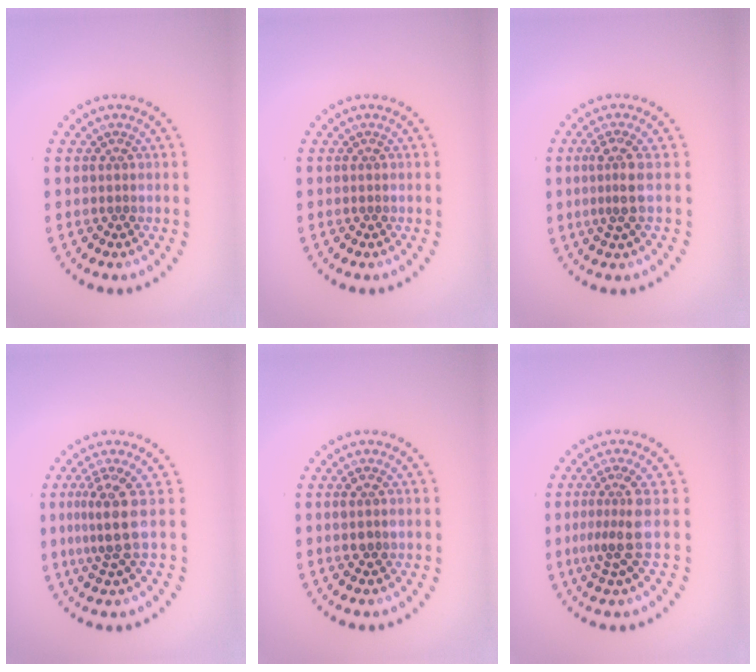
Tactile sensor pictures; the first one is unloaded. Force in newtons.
{"total": 0.0}
{"total": 2.4, "press": 1.8, "slide": 1.6}
{"total": 3.3, "press": 2.5, "slide": 2.2}
{"total": 1.4, "press": 1.4, "slide": 0.3}
{"total": 3.1, "press": 2.2, "slide": 2.2}